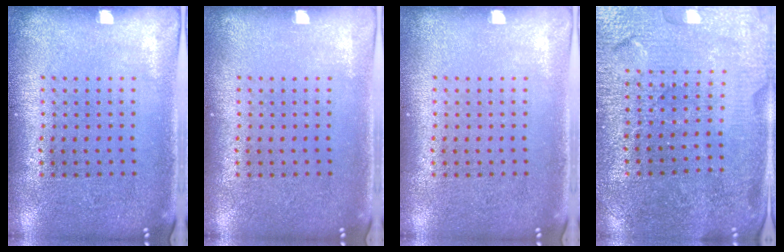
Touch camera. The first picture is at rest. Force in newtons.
{"total": 0.0}
{"total": 0.0}
{"total": 3.2, "press": 3.2, "slide": 0.1}